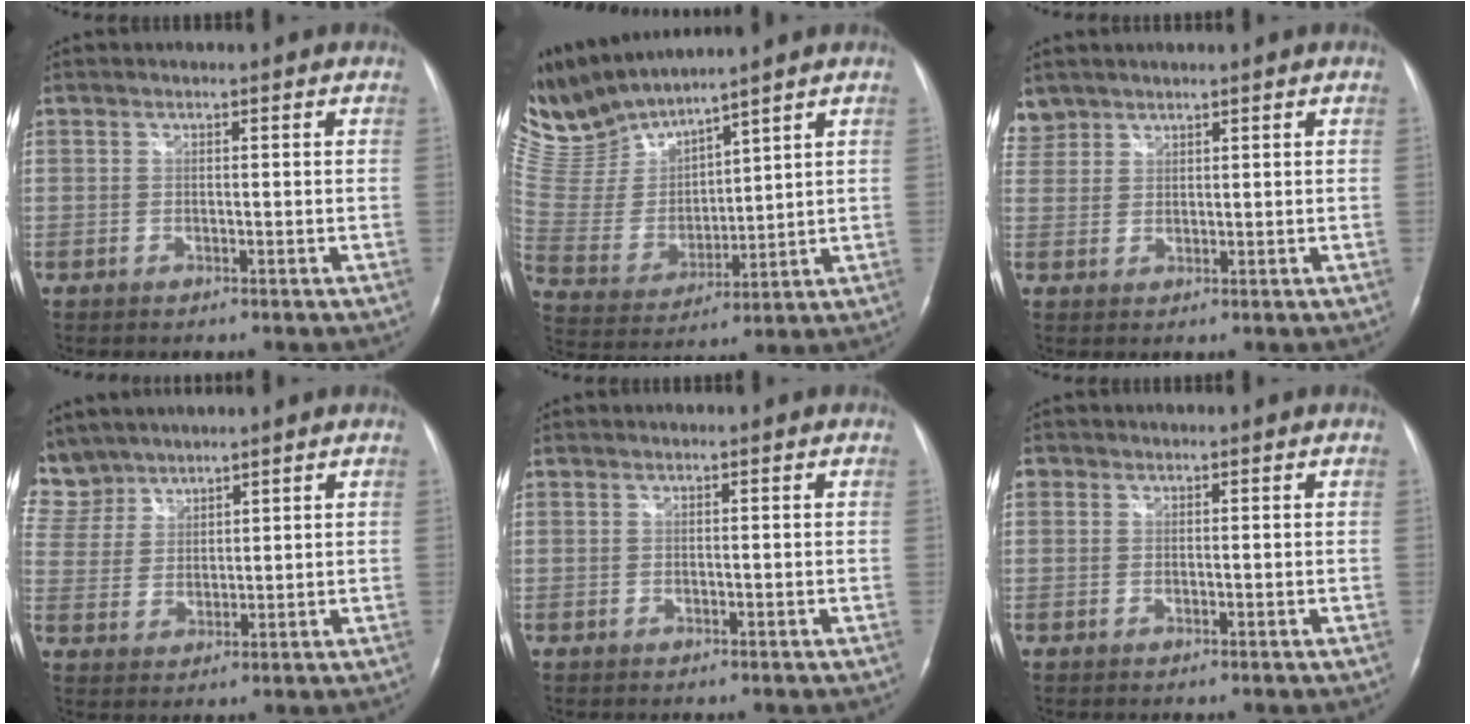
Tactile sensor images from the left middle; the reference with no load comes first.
{"total": 12.0, "force": [11.6, 1.1, 2.9], "torque": [-0.087, 0.005, 0.253]}
{"total": 3.4, "force": [2.9, 1.7, -0.3], "torque": [0.010, 0.009, 0.059]}
{"total": 9.6, "force": [8.3, 4.9, 0.8], "torque": [-0.037, 0.015, 0.180]}
{"total": 0.0}
{"total": 1.0, "force": [0.4, 0.9, 0.2], "torque": [0.002, 0.007, 0.005]}